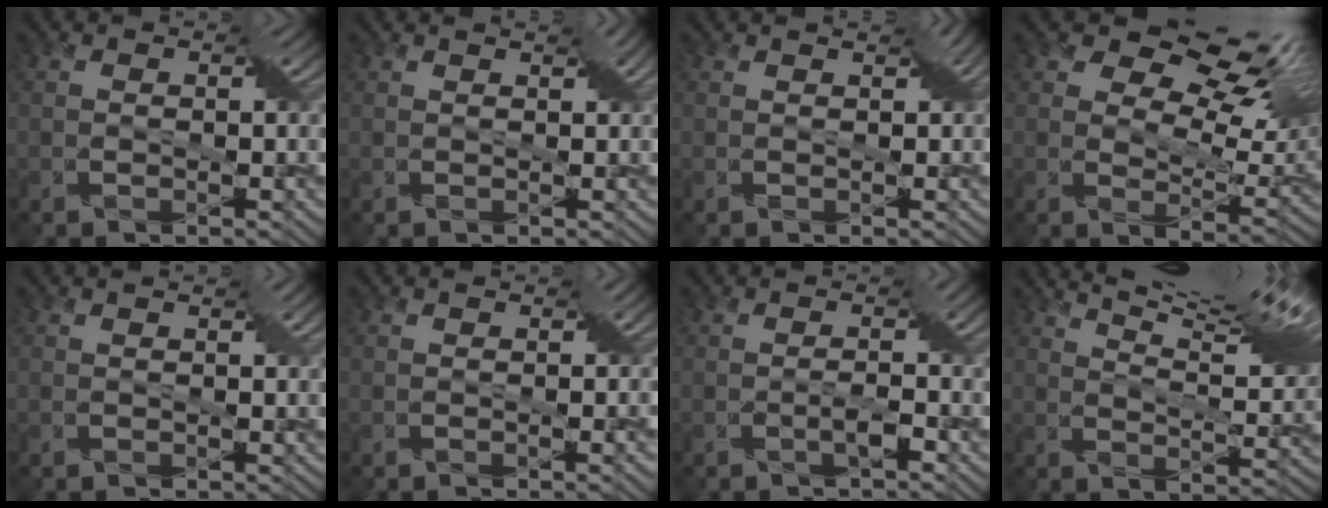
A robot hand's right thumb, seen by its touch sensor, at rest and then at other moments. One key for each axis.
{"total": 0.9, "fx": 0.9, "fy": -0.3, "fz": 0.3, "tx": -0.016, "ty": -0.002, "tz": 0.019}
{"total": 1.0, "fx": 0.7, "fy": 0.2, "fz": 0.6, "tx": -0.017, "ty": -0.002, "tz": 0.017}
{"total": 12.8, "fx": 8.0, "fy": 5.9, "fz": 8.1, "tx": -0.145, "ty": 0.009, "tz": 0.116}
{"total": 0.7, "fx": 0.2, "fy": -0.5, "fz": -0.4, "tx": -0.007, "ty": -0.003, "tz": 0.008}
{"total": 1.3, "fx": 0.0, "fy": 0.1, "fz": 1.3, "tx": -0.024, "ty": -0.010, "tz": 0.003}
{"total": 1.3, "fx": -0.7, "fy": -0.8, "fz": 0.7, "tx": -0.026, "ty": 0.000, "tz": -0.004}
{"total": 12.3, "fx": 10.2, "fy": 0.9, "fz": 6.8, "tx": -0.143, "ty": 0.006, "tz": 0.150}